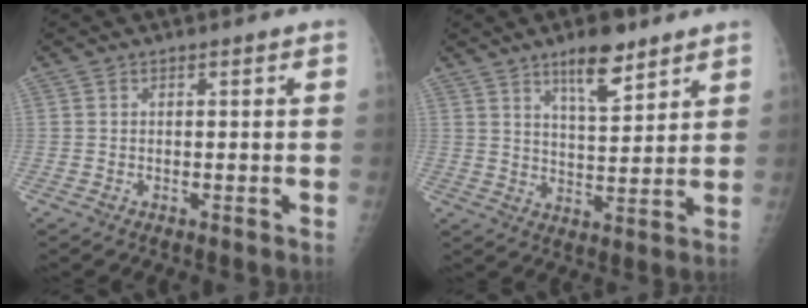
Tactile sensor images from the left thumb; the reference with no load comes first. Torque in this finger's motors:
{"motor_torque": [0.80, -0.45, 0.64, -0.69, 0.11]}